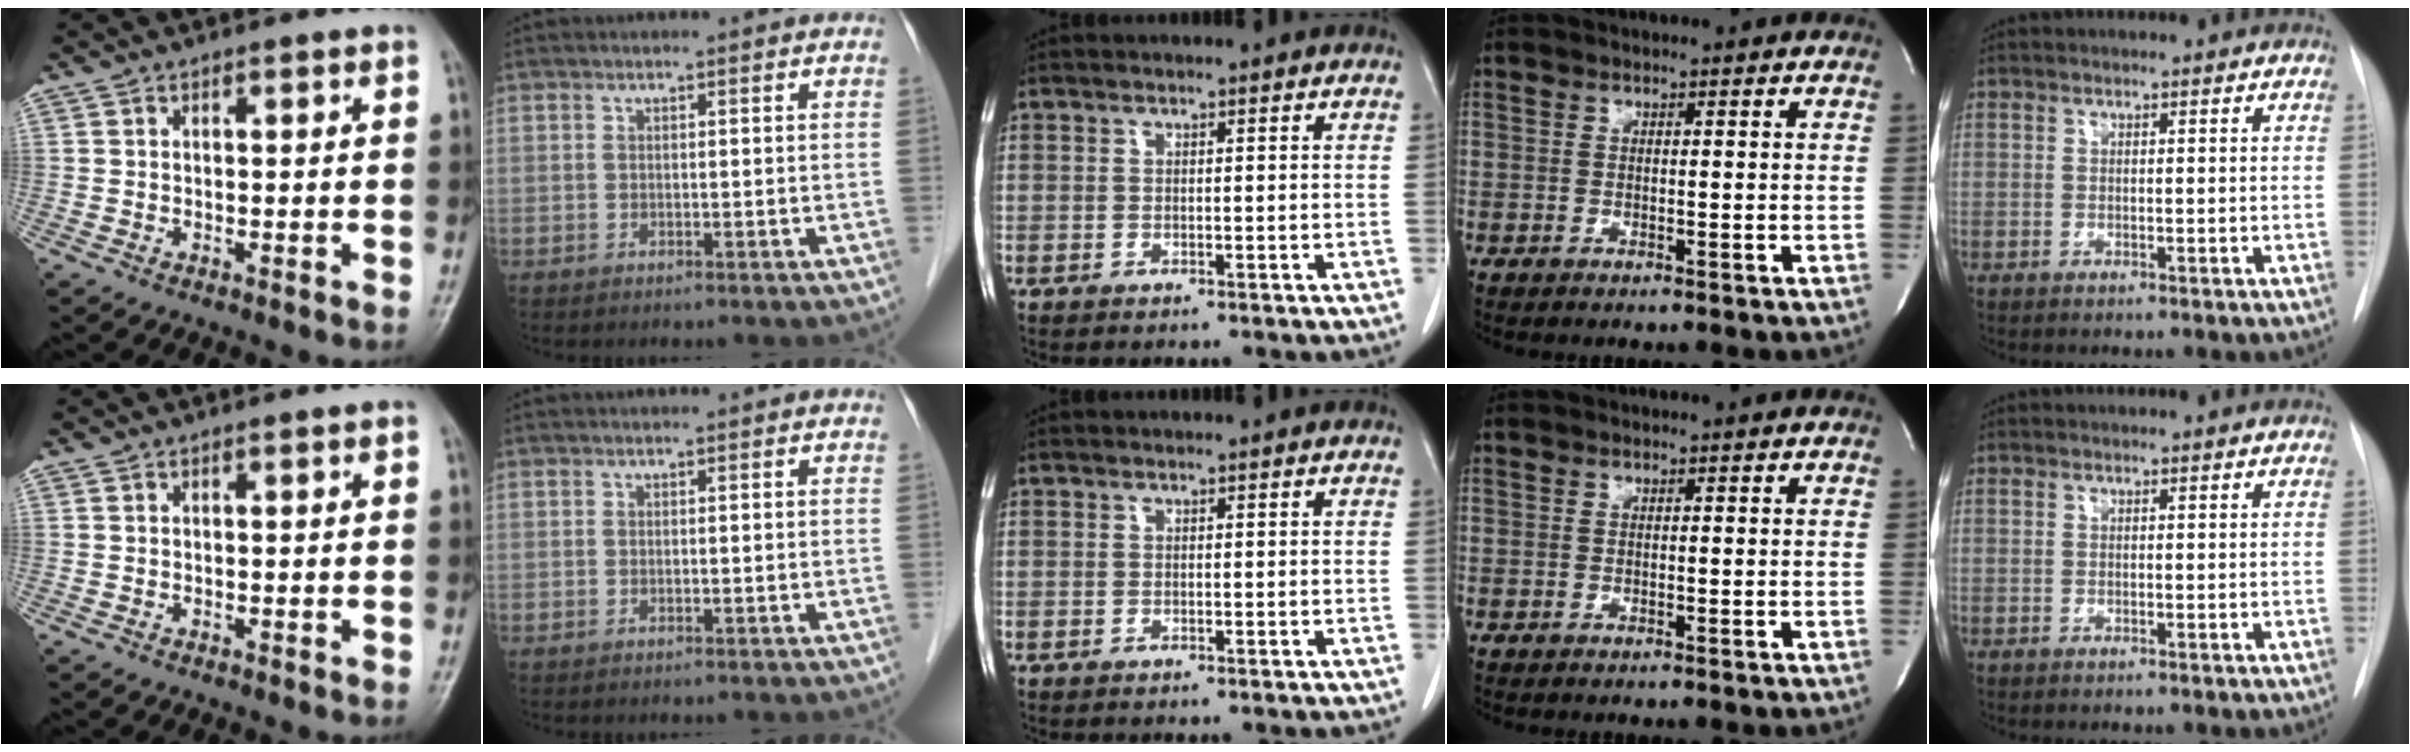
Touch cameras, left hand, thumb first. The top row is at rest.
{}